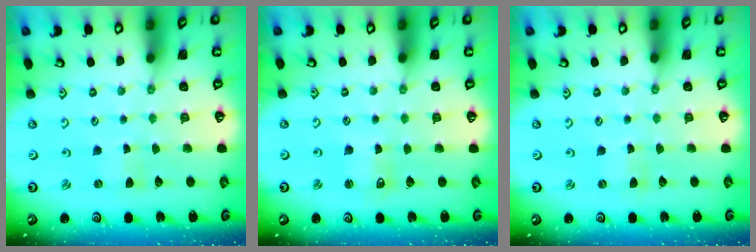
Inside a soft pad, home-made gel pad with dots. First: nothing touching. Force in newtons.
{"total": 2.6, "press": 2.6, "slide": 0.2}
{"total": 0.0}